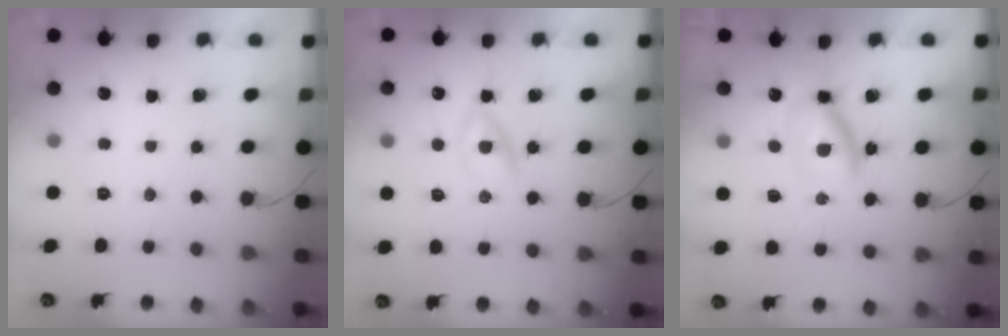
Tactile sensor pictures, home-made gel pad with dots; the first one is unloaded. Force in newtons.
{"total": 2.5, "press": 2.2, "slide": 1.2}
{"total": 4.9, "press": 4.9, "slide": 0.3}